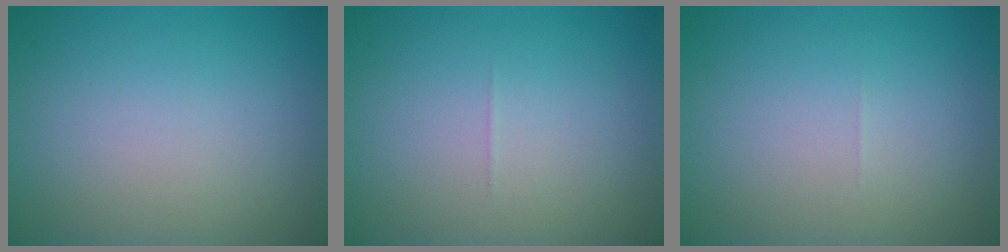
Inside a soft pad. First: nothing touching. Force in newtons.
{"total": 0.0}
{"total": 0.0}